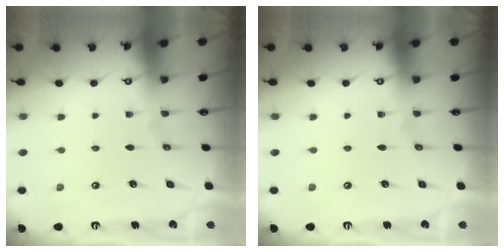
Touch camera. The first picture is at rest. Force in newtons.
{"total": 0.0}